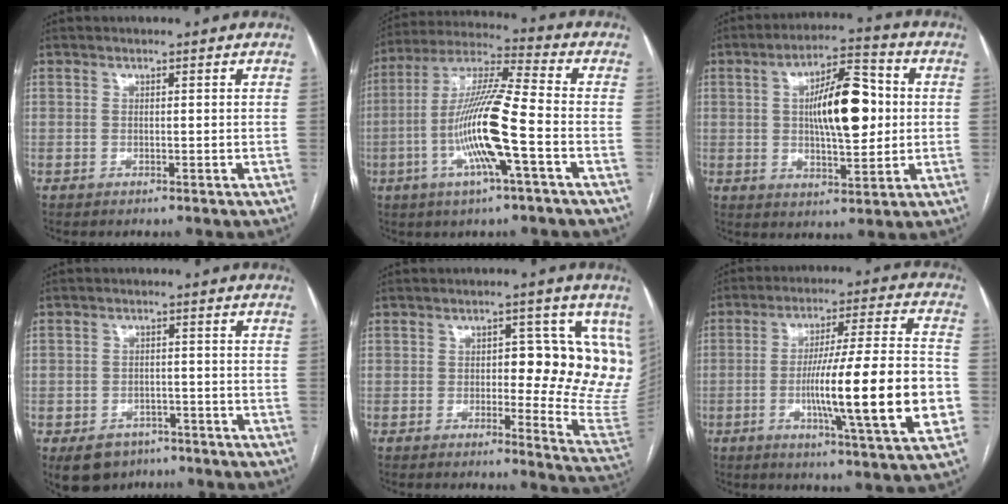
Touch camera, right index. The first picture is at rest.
{"total": 14.8, "force": [-3.9, 0.5, 14.2], "torque": [-0.281, -0.001, -0.080]}
{"total": 12.7, "force": [1.3, 4.0, 12.0], "torque": [-0.200, 0.020, 0.023]}
{"total": 6.3, "force": [-3.9, 4.6, 1.6], "torque": [-0.024, 0.008, -0.051]}
{"total": 13.2, "force": [2.9, 5.0, 11.8], "torque": [-0.126, -0.001, 0.029]}
{"total": 19.8, "force": [-4.2, 0.5, 19.4], "torque": [-0.281, -0.001, -0.062]}